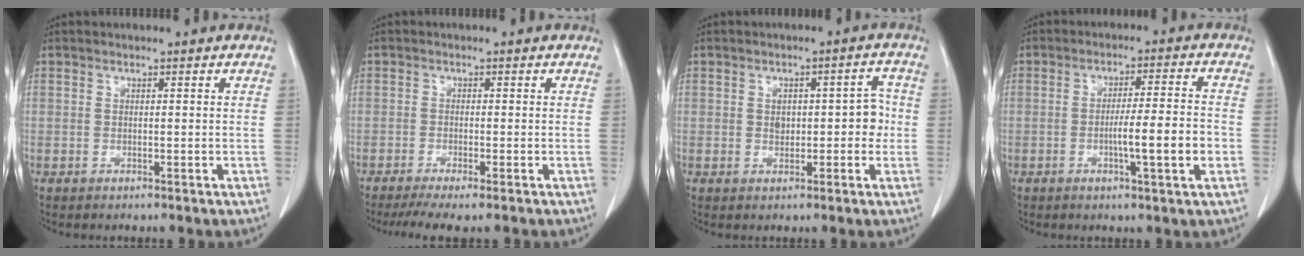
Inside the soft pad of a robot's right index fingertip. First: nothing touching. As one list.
[{"total": 5.5, "force": [-4.3, 0.3, 3.4], "torque": [-0.050, -0.011, -0.069]}, {"total": 4.9, "force": [0.0, 2.8, 4.1], "torque": [-0.048, 0.022, 0.005]}, {"total": 7.9, "force": [-2.0, 0.0, 7.7], "torque": [-0.119, 0.001, -0.033]}]